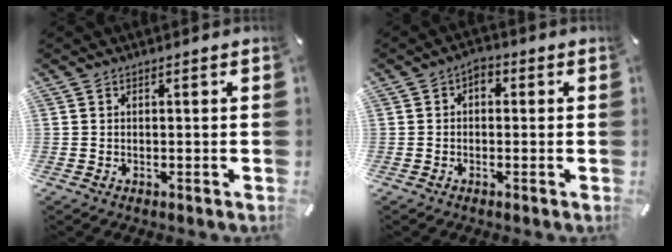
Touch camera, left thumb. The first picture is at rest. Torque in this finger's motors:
{"motor_torque": [0.16, 0.58, 0.02, -0.18, 0.05]}